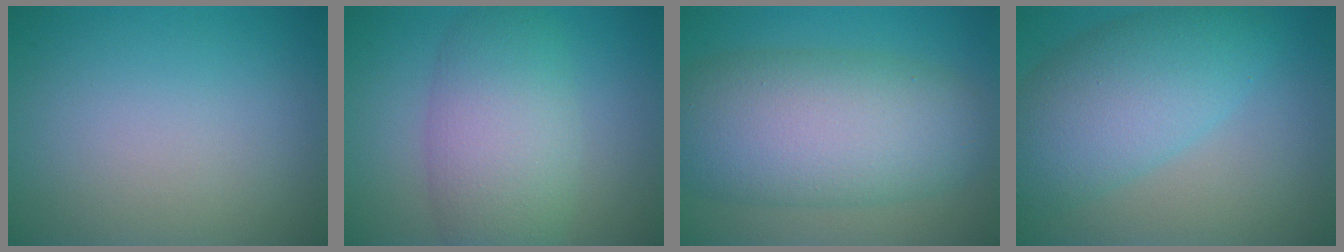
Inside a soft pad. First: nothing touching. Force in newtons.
{"total": 6.9, "press": 6.9, "slide": 0.5}
{"total": 10.5, "press": 10.5, "slide": 0.2}
{"total": 7.2, "press": 7.2, "slide": 0.2}